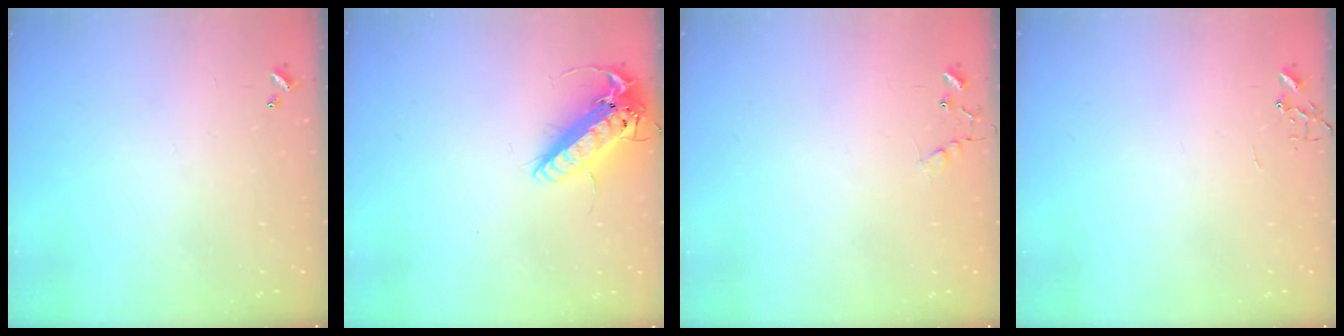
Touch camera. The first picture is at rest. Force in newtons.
{"total": 16.7, "press": 16.4, "slide": 3.1}
{"total": 6.7, "press": 6.7, "slide": 0.4}
{"total": 0.0}